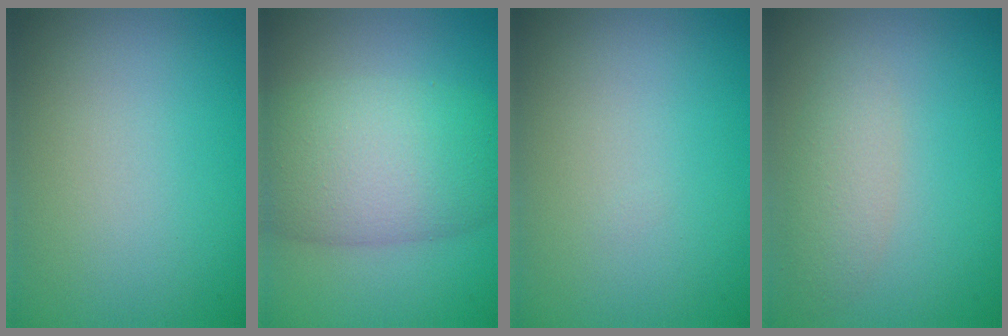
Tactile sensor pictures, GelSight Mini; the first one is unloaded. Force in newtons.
{"total": 9.1, "press": 9.1, "slide": 0.3}
{"total": 0.0}
{"total": 2.5, "press": 2.5, "slide": 0.2}